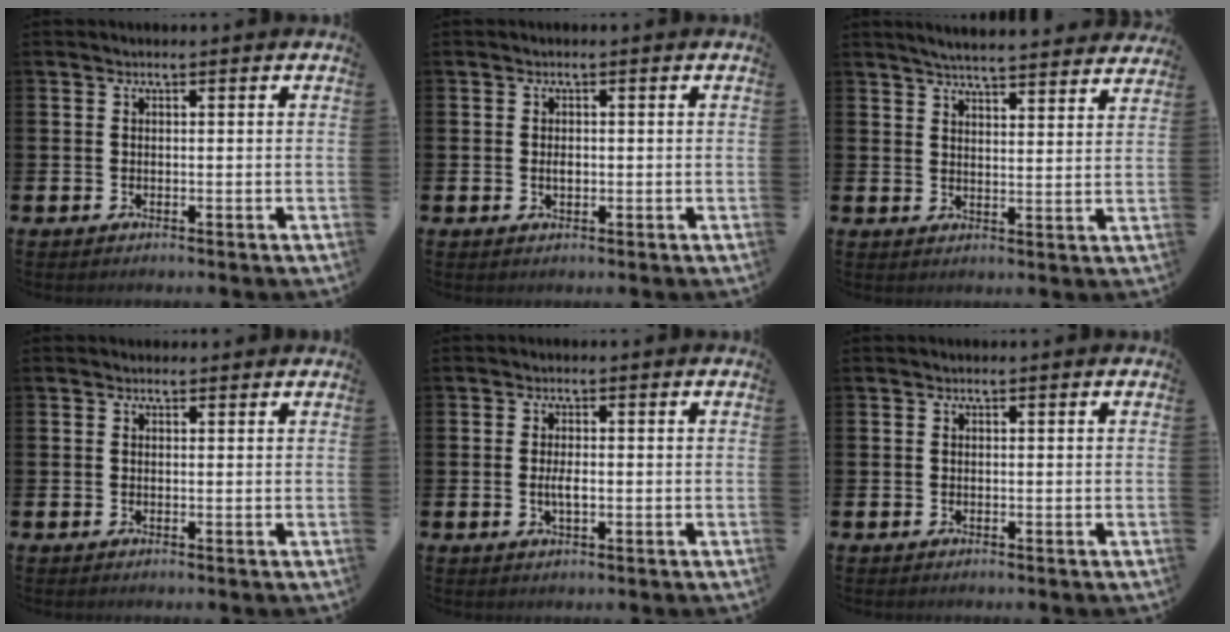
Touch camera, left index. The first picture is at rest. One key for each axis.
{"total": 1.3, "fx": -0.1, "fy": 0.8, "fz": 1.0, "tx": -0.005, "ty": -0.001, "tz": -0.006}
{"total": 5.3, "fx": 5.2, "fy": 0.0, "fz": 0.8, "tx": -0.018, "ty": -0.036, "tz": 0.090}
{"total": 0.7, "fx": 0.5, "fy": 0.4, "fz": 0.2, "tx": 0.008, "ty": 0.002, "tz": 0.005}
{"total": 2.3, "fx": -0.2, "fy": 0.9, "fz": 2.1, "tx": -0.033, "ty": -0.002, "tz": -0.005}
{"total": 0.0}